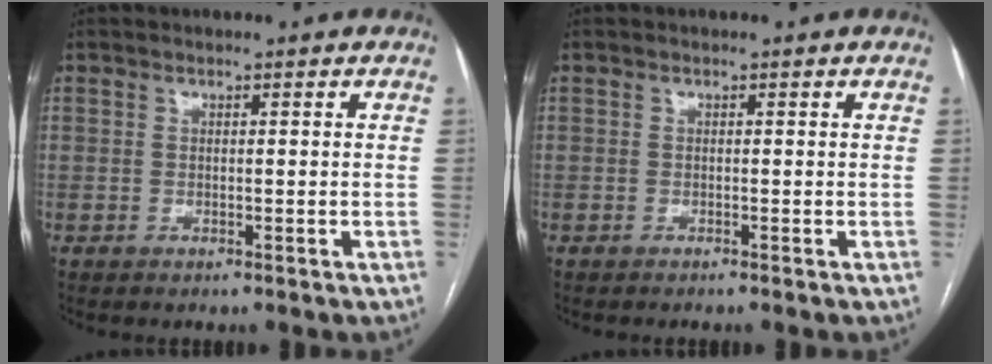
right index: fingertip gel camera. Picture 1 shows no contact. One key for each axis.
{"total": 0.0}